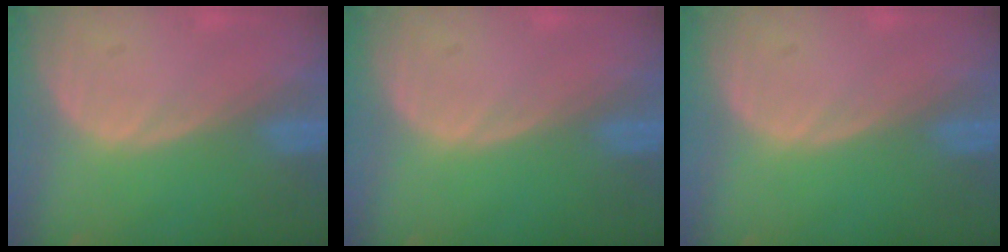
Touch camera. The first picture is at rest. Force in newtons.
{"total": 0.0}
{"total": 0.0}